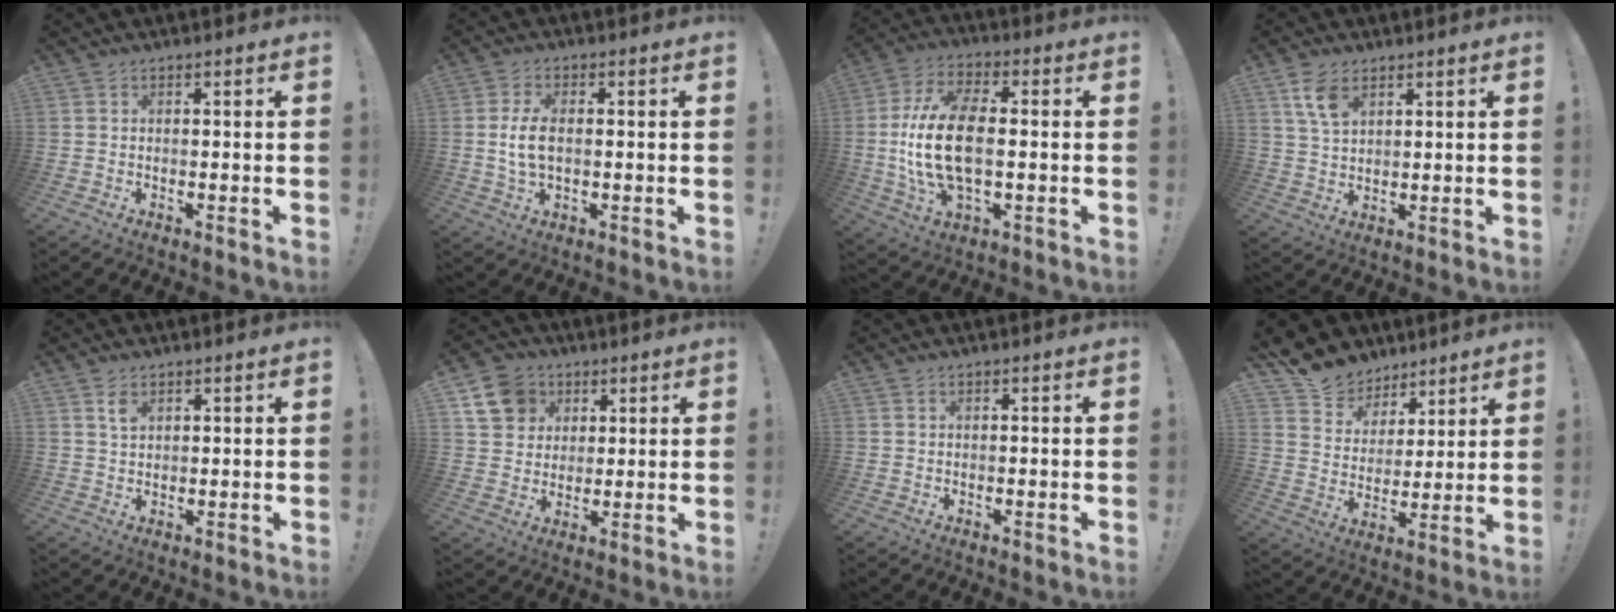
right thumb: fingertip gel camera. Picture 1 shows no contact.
{"total": 6.6, "force": [0.1, 3.4, 5.7], "torque": [-0.108, -0.001, -0.001]}
{"total": 17.7, "force": [-0.6, 9.1, 15.2], "torque": [-0.305, -0.003, -0.008]}
{"total": 7.2, "force": [4.0, 3.7, 4.6], "torque": [-0.089, -0.012, 0.077]}
{"total": 3.1, "force": [1.8, 1.6, 2.0], "torque": [-0.027, -0.008, 0.029]}
{"total": 11.8, "force": [5.3, 9.8, 3.9], "torque": [-0.060, -0.022, 0.108]}
{"total": 0.0}
{"total": 10.7, "force": [8.0, 7.0, 1.2], "torque": [-0.035, -0.061, 0.158]}